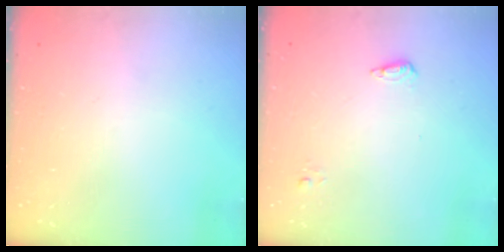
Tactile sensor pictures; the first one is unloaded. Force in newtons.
{"total": 5.2, "press": 5.1, "slide": 1.0}